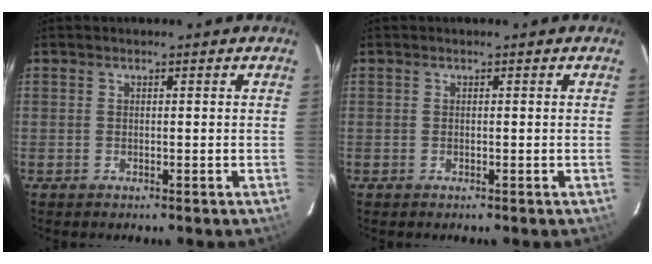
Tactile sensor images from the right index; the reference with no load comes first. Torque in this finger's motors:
{"motor_torque": [0.00, 0.01, 0.00, 0.00]}